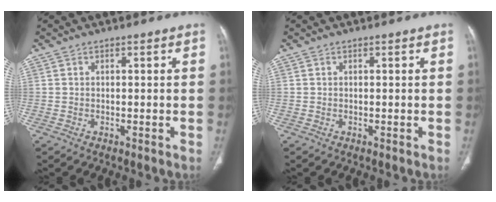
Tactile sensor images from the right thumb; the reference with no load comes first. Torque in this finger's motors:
{"motor_torque": [0.00, 0.00, 0.02, 0.02, 0.00]}